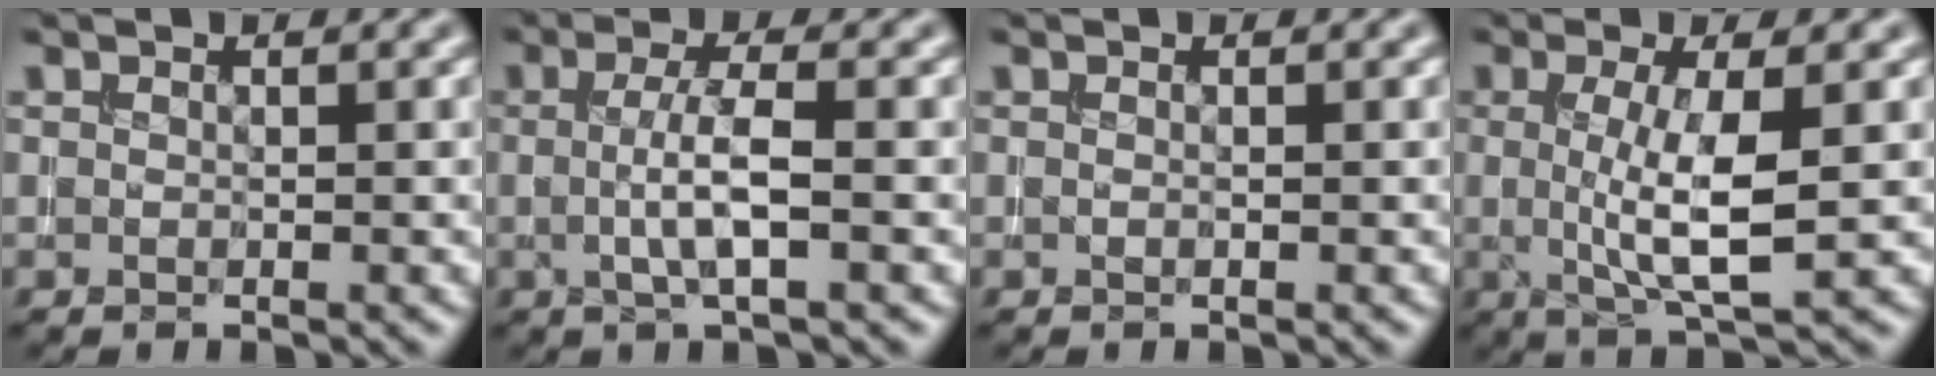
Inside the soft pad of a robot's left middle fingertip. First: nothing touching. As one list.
[{"total": 3.5, "force": [-0.2, 0.7, 3.4], "torque": [-0.065, 0.001, -0.005]}, {"total": 0.0}, {"total": 5.6, "force": [0.0, 1.3, 5.4], "torque": [-0.099, -0.004, 0.000]}]